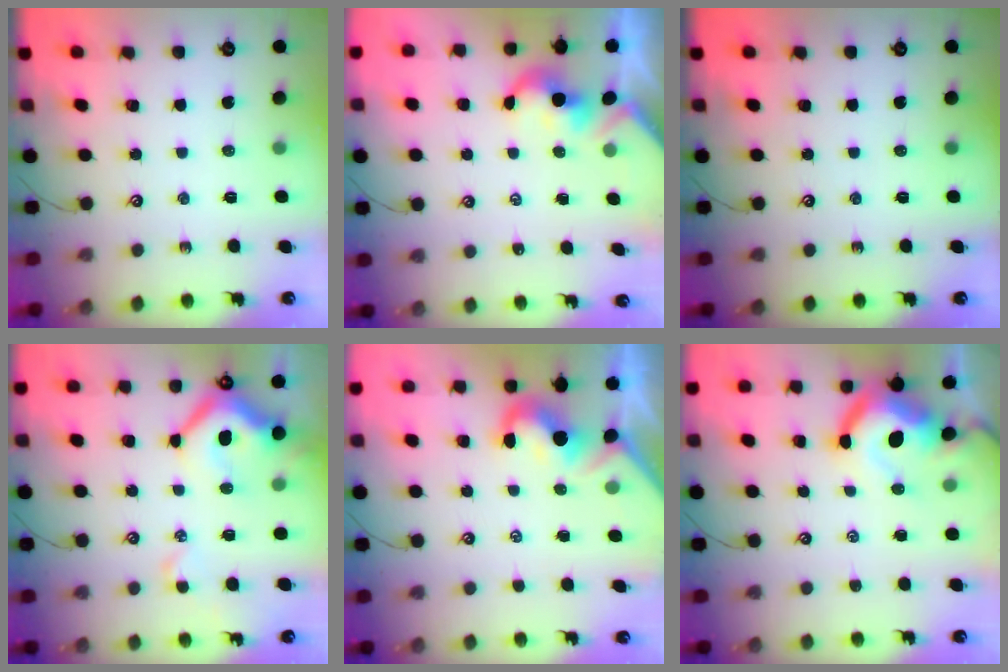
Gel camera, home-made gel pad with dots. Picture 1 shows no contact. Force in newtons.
{"total": 2.0, "press": 2.0, "slide": 0.4}
{"total": 0.0}
{"total": 11.3, "press": 11.1, "slide": 1.7}
{"total": 1.7, "press": 1.5, "slide": 0.8}
{"total": 11.8, "press": 11.7, "slide": 1.4}